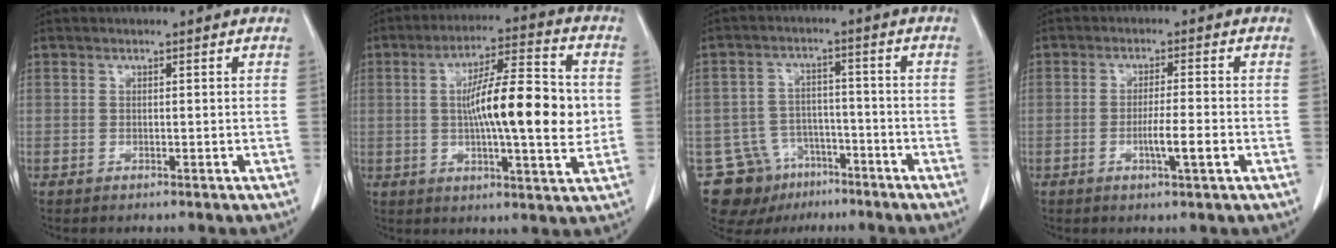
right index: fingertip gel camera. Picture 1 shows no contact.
{"total": 15.3, "force": [0.3, 2.4, 15.1], "torque": [-0.244, 0.013, 0.000]}
{"total": 11.2, "force": [-7.3, 8.1, 2.4], "torque": [-0.049, 0.029, -0.109]}
{"total": 4.6, "force": [-1.5, 0.0, 4.4], "torque": [-0.074, -0.005, -0.025]}